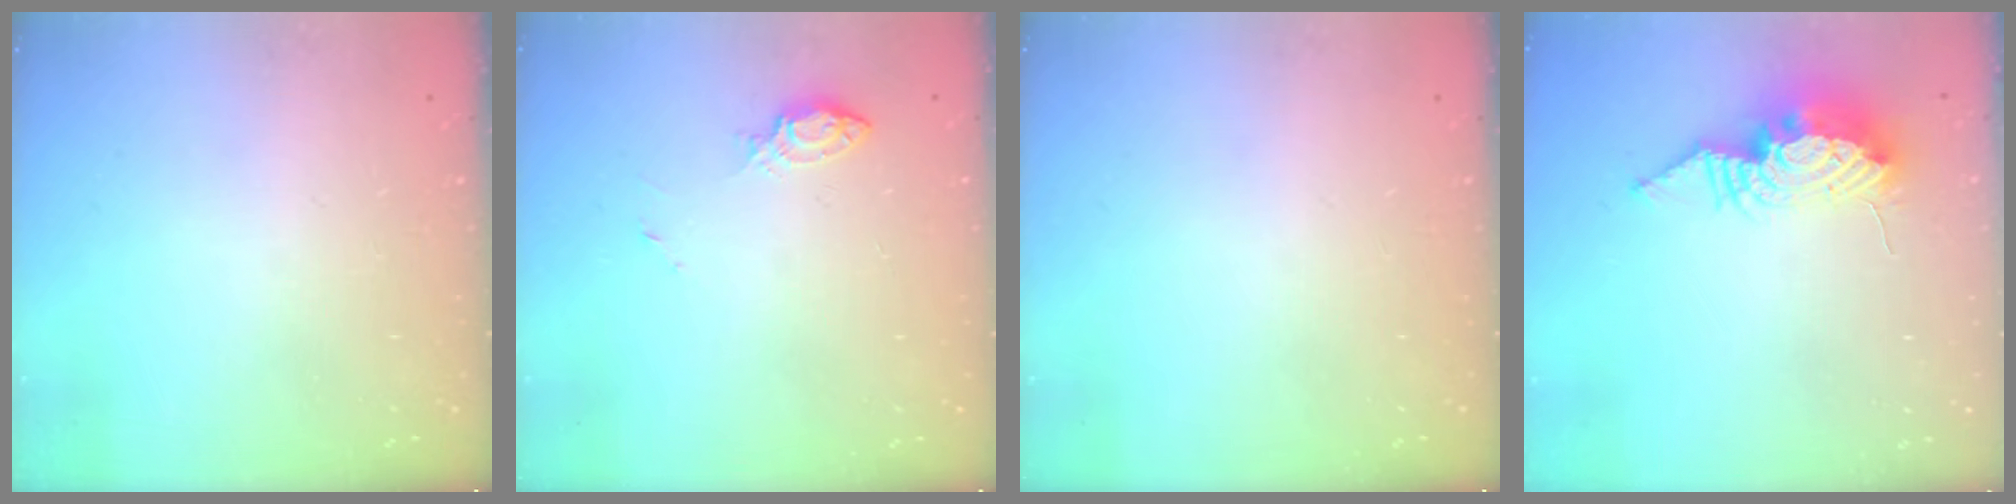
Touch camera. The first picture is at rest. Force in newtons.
{"total": 6.5, "press": 6.4, "slide": 0.7}
{"total": 0.0}
{"total": 11.7, "press": 11.6, "slide": 1.1}